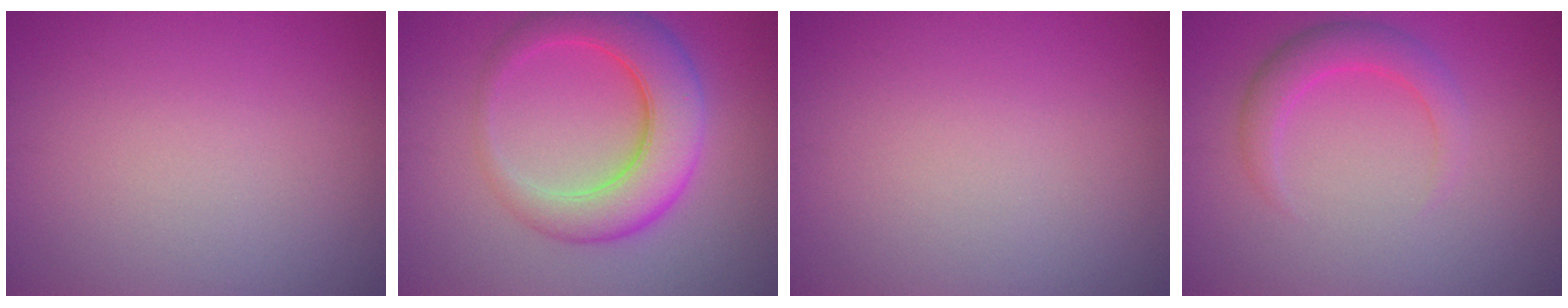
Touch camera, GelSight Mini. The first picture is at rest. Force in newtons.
{"total": 6.8, "press": 6.8, "slide": 0.2}
{"total": 0.0}
{"total": 2.8, "press": 2.8, "slide": 0.2}